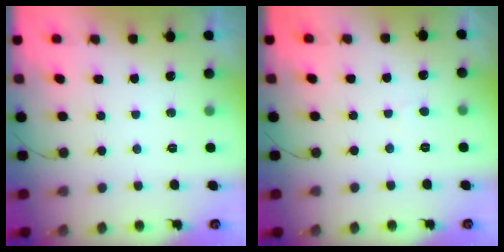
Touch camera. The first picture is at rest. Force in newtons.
{"total": 2.2, "press": 2.2, "slide": 0.2}